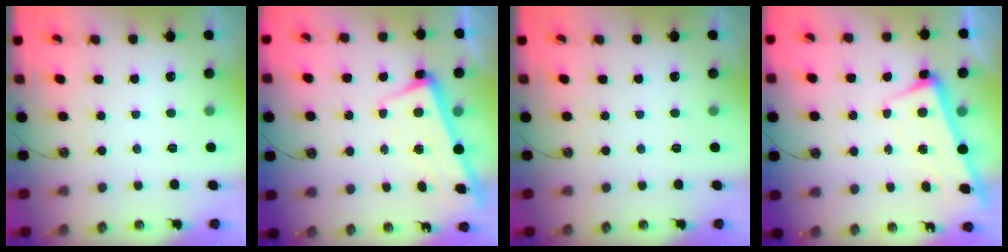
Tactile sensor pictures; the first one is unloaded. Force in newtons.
{"total": 2.2, "press": 2.0, "slide": 0.8}
{"total": 0.0}
{"total": 2.4, "press": 2.3, "slide": 0.9}